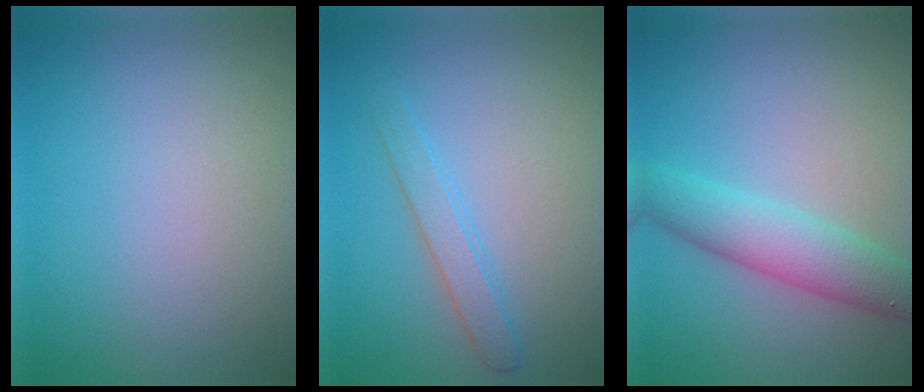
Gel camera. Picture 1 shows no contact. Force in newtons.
{"total": 2.0, "press": 2.0, "slide": 0.0}
{"total": 4.8, "press": 4.8, "slide": 0.1}